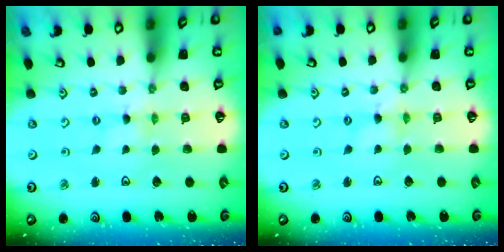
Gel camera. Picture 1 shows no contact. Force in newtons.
{"total": 1.5, "press": 1.5, "slide": 0.3}